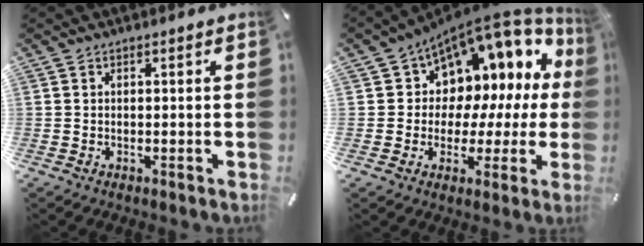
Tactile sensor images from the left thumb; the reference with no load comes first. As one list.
[{"total": 9.9, "force": [5.5, 7.3, 3.7], "torque": [-0.055, -0.077, 0.095]}]